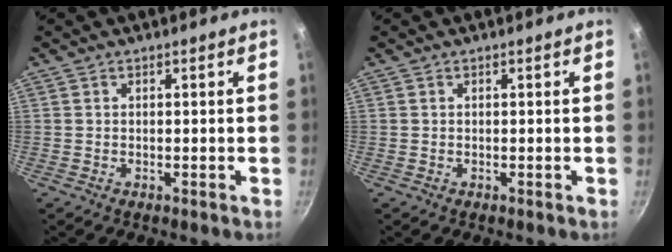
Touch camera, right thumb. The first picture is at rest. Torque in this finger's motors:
{"motor_torque": [-0.39, 0.09, 0.13, -0.12, 0.00]}